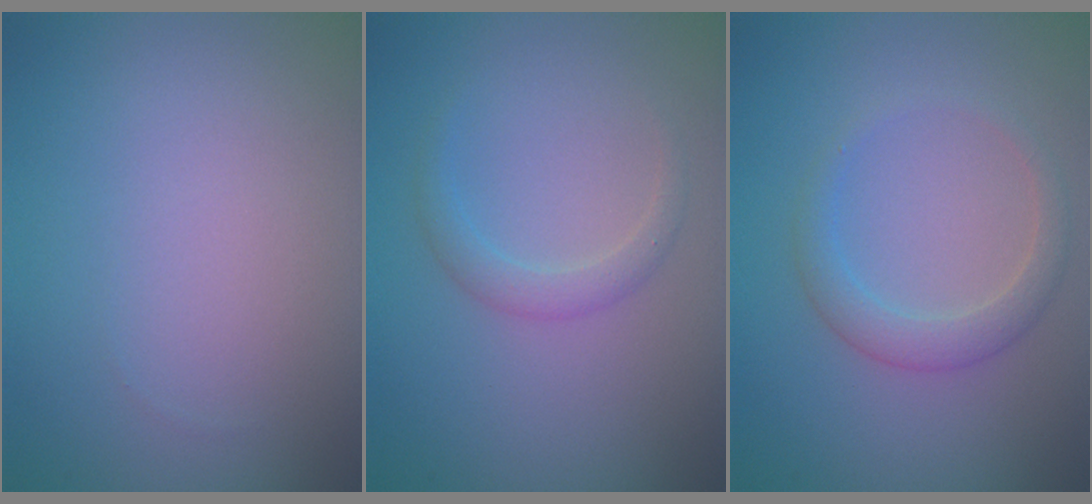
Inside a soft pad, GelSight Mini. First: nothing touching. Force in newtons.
{"total": 1.5, "press": 1.5, "slide": 0.0}
{"total": 2.2, "press": 2.2, "slide": 0.1}